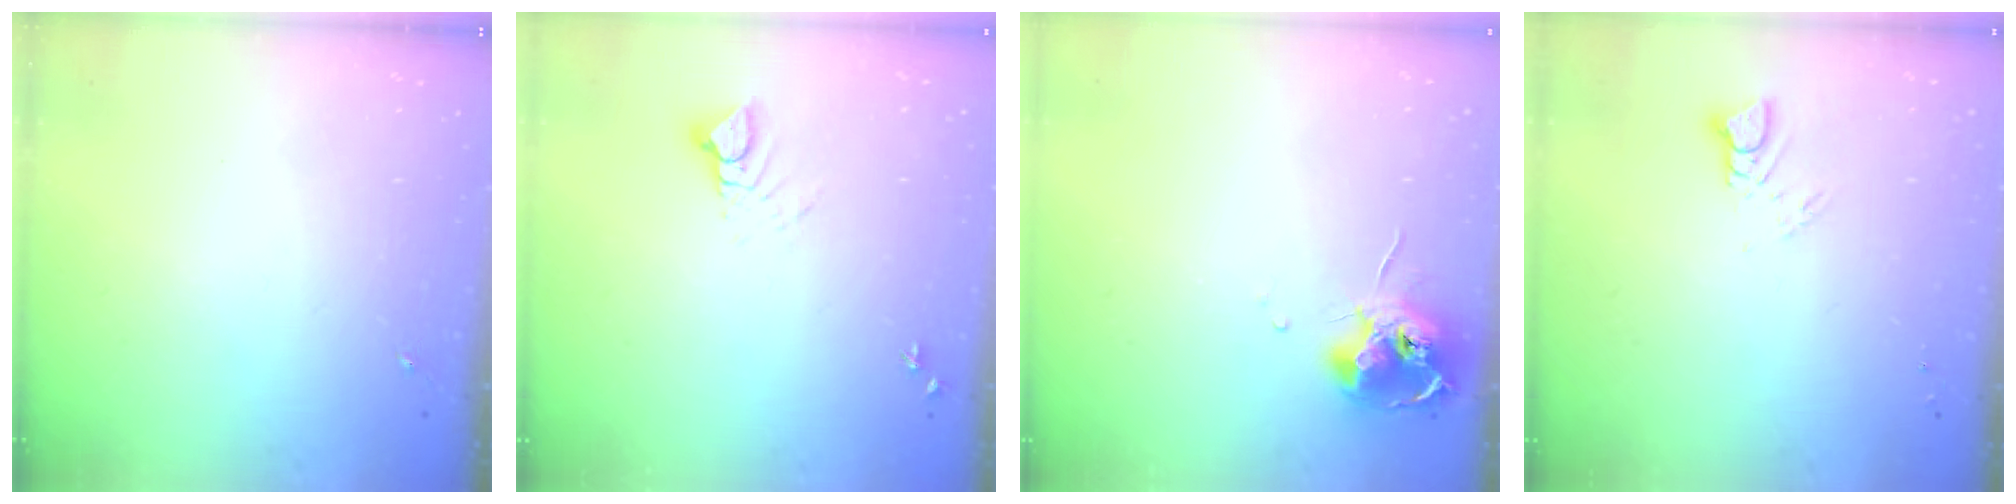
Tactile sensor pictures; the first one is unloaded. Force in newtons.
{"total": 4.0, "press": 3.9, "slide": 0.4}
{"total": 12.1, "press": 12.0, "slide": 1.2}
{"total": 3.6, "press": 3.6, "slide": 0.2}